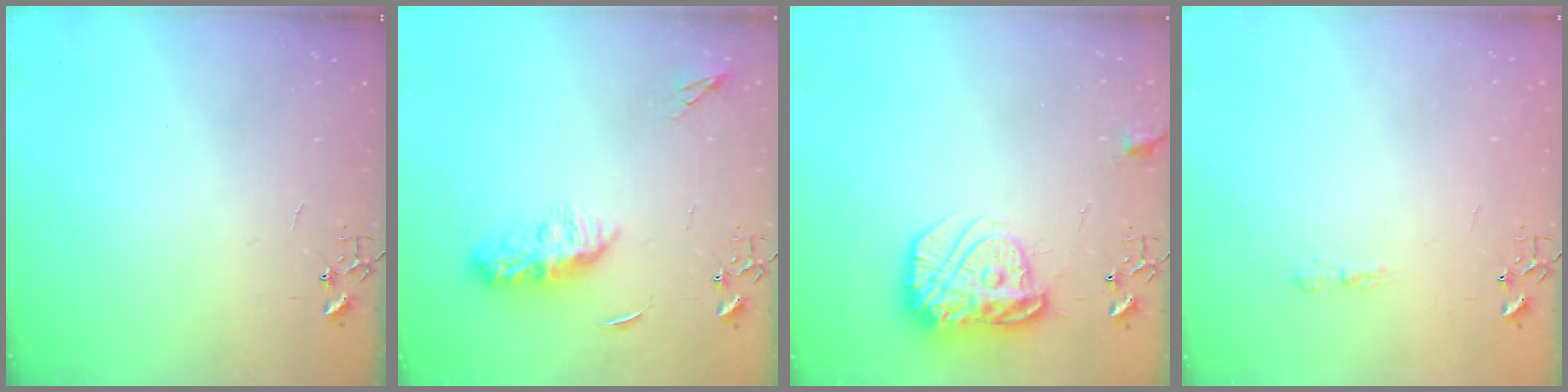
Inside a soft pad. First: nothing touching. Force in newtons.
{"total": 9.8, "press": 9.8, "slide": 0.5}
{"total": 18.0, "press": 17.9, "slide": 1.6}
{"total": 3.1, "press": 3.1, "slide": 0.6}